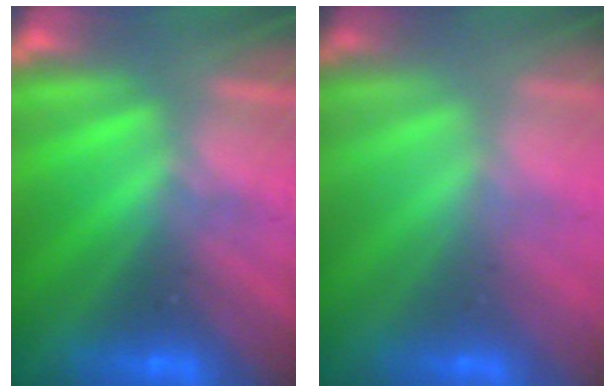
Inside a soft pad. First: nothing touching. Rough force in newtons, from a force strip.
{"total": 1.6}